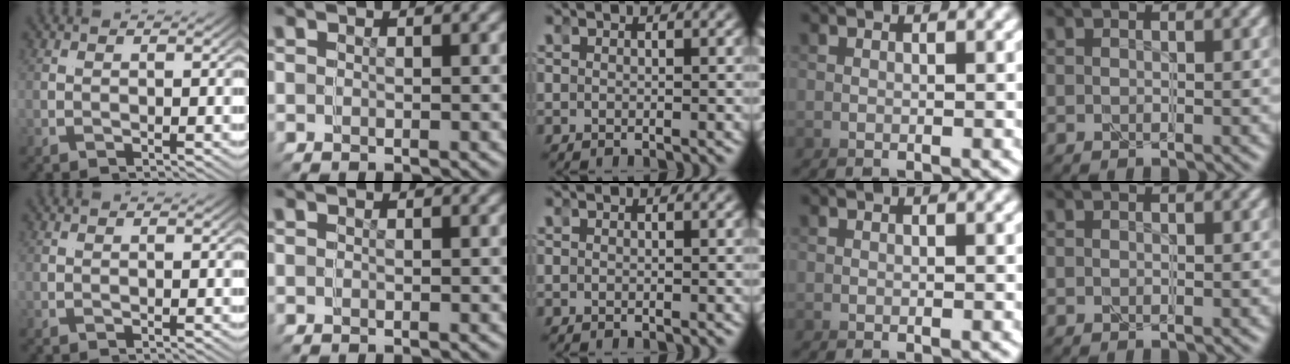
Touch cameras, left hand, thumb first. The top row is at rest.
{"ring": {"total": 4.4, "force": [1.2, -3.1, -2.9], "torque": [0.048, 0.021, 0.009]}}